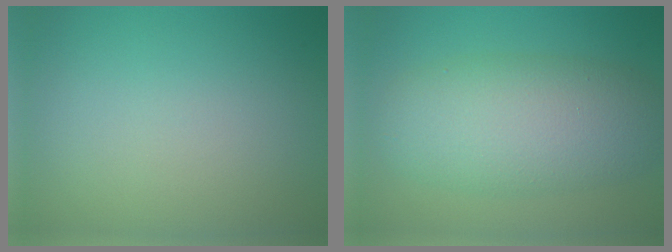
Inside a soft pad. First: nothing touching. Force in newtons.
{"total": 7.5, "press": 7.4, "slide": 0.4}